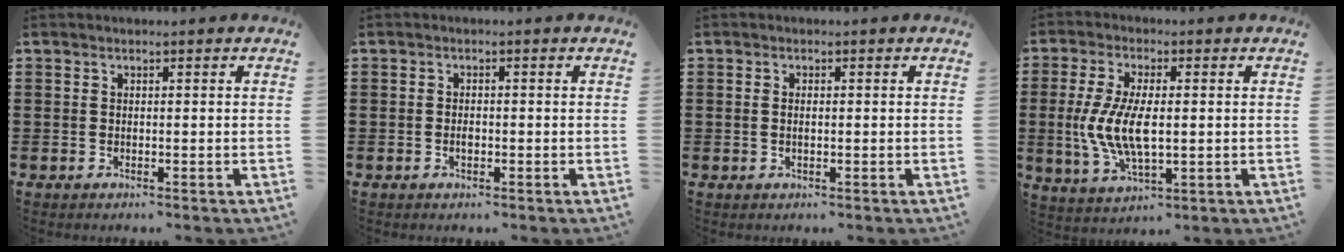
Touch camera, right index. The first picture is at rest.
{"total": 1.1, "force": [-0.4, 0.5, 0.9], "torque": [-0.019, -0.004, -0.006]}
{"total": 1.1, "force": [0.0, 0.5, 1.0], "torque": [-0.019, 0.004, -0.001]}
{"total": 9.1, "force": [-0.1, 3.9, 8.2], "torque": [-0.192, -0.006, -0.010]}